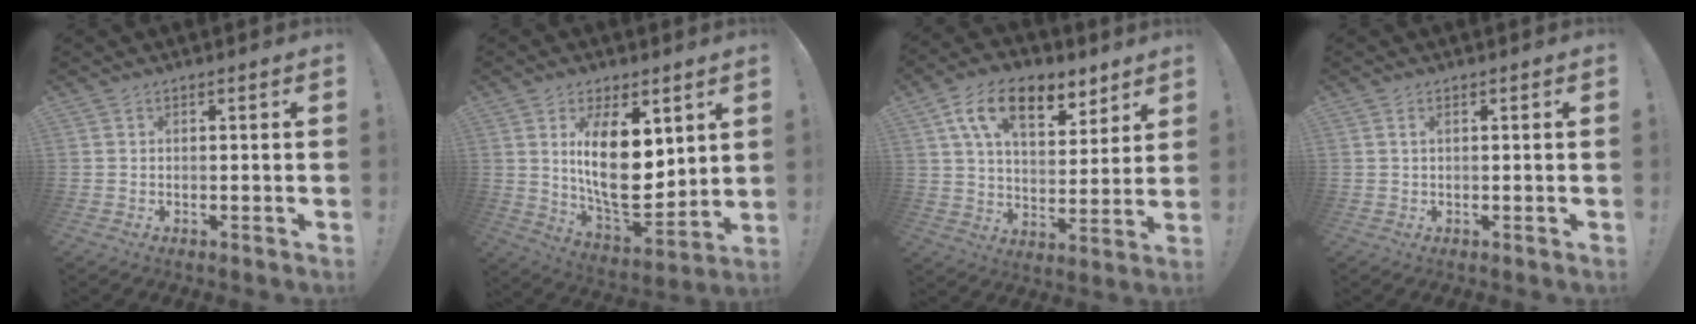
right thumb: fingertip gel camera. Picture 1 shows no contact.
{"total": 16.9, "force": [4.2, 8.6, 14.0], "torque": [-0.256, -0.040, 0.070]}
{"total": 16.6, "force": [9.1, 9.0, 10.5], "torque": [-0.161, -0.038, 0.159]}
{"total": 1.0, "force": [0.4, 0.3, 0.9], "torque": [-0.020, 0.003, 0.007]}